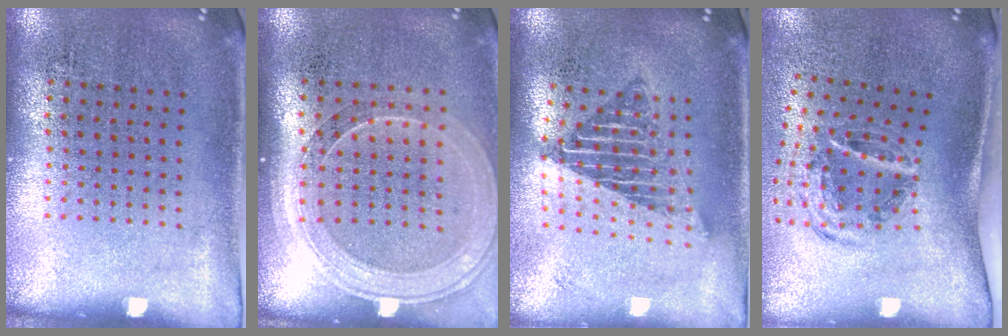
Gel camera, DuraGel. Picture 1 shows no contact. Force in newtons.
{"total": 1.7, "press": 1.5, "slide": 0.6}
{"total": 1.7, "press": 1.3, "slide": 1.0}
{"total": 1.5, "press": 1.1, "slide": 1.0}